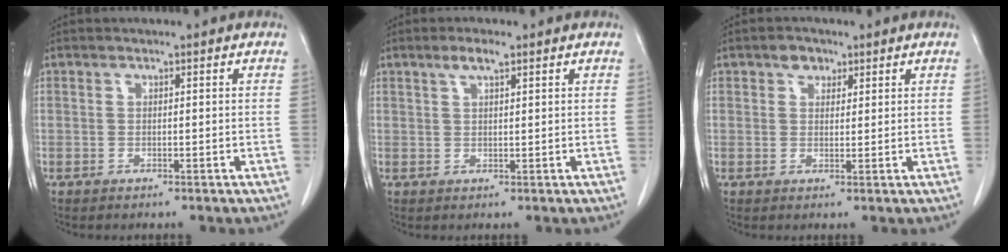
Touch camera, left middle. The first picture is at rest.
{"total": 2.5, "force": [1.6, 0.4, 1.8], "torque": [-0.041, 0.005, 0.031]}
{"total": 2.4, "force": [1.5, 1.6, 0.9], "torque": [-0.016, 0.006, 0.023]}